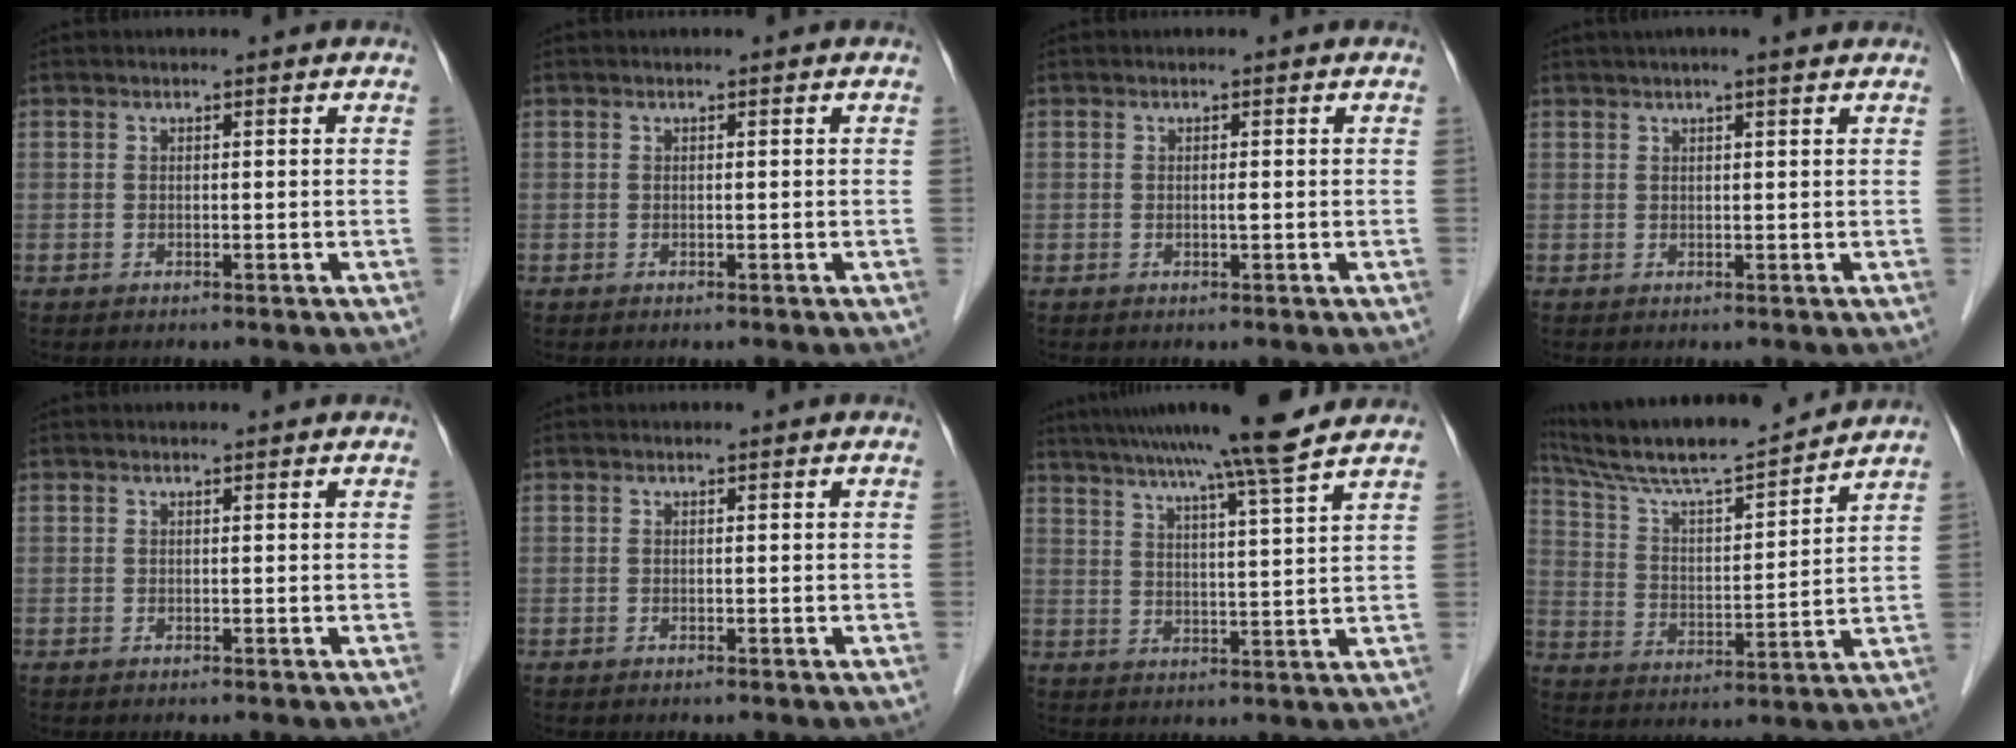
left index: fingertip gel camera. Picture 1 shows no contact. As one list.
[{"total": 0.0}, {"total": 0.5, "force": [0.0, 0.0, 0.5], "torque": [-0.011, 0.000, -0.001]}, {"total": 4.8, "force": [3.9, 0.1, 2.8], "torque": [-0.044, 0.025, 0.054]}, {"total": 0.6, "force": [0.6, 0.1, 0.2], "torque": [-0.007, 0.007, 0.009]}, {"total": 0.0}, {"total": 15.4, "force": [13.0, -1.6, 8.1], "torque": [-0.138, 0.006, 0.181]}, {"total": 16.7, "force": [15.2, 0.7, 7.0], "torque": [-0.135, 0.012, 0.257]}]